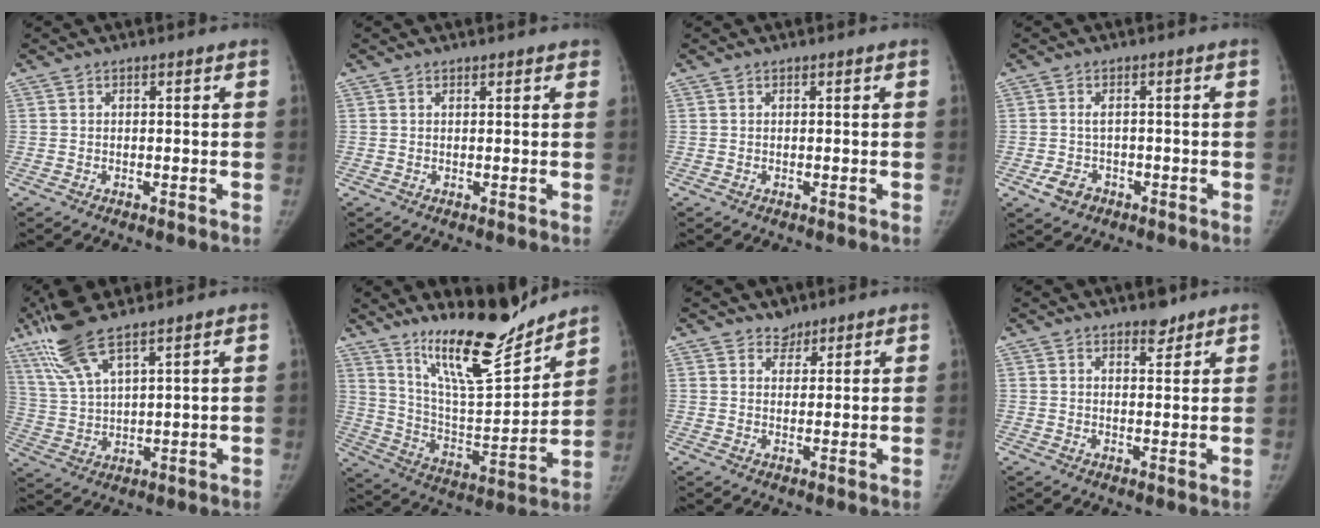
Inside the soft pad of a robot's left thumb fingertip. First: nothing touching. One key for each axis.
{"total": 0.8, "fx": 0.7, "fy": 0.4, "fz": 0.2, "tx": 0.004, "ty": -0.005, "tz": 0.007}
{"total": 0.0}
{"total": 3.7, "fx": -1.7, "fy": 2.7, "fz": 1.9, "tx": -0.032, "ty": 0.011, "tz": -0.024}
{"total": 11.6, "fx": 7.9, "fy": 2.7, "fz": 8.0, "tx": -0.175, "ty": -0.022, "tz": 0.167}
{"total": 18.5, "fx": 15.0, "fy": 4.0, "fz": 10.0, "tx": -0.125, "ty": -0.108, "tz": 0.263}
{"total": 2.5, "fx": 2.0, "fy": 1.5, "fz": 0.0, "tx": 0.019, "ty": -0.013, "tz": 0.026}
{"total": 2.9, "fx": 2.3, "fy": 1.3, "fz": 1.2, "tx": -0.004, "ty": -0.016, "tz": 0.033}